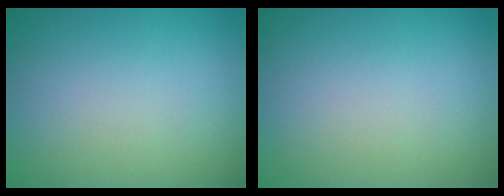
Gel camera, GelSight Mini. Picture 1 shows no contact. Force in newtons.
{"total": 0.0}